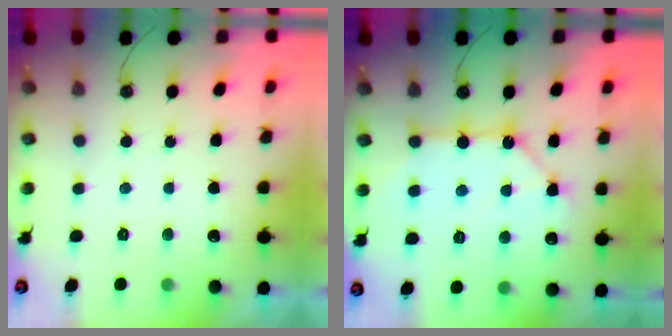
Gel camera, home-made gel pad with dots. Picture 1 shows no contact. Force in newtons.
{"total": 12.4, "press": 12.3, "slide": 1.1}